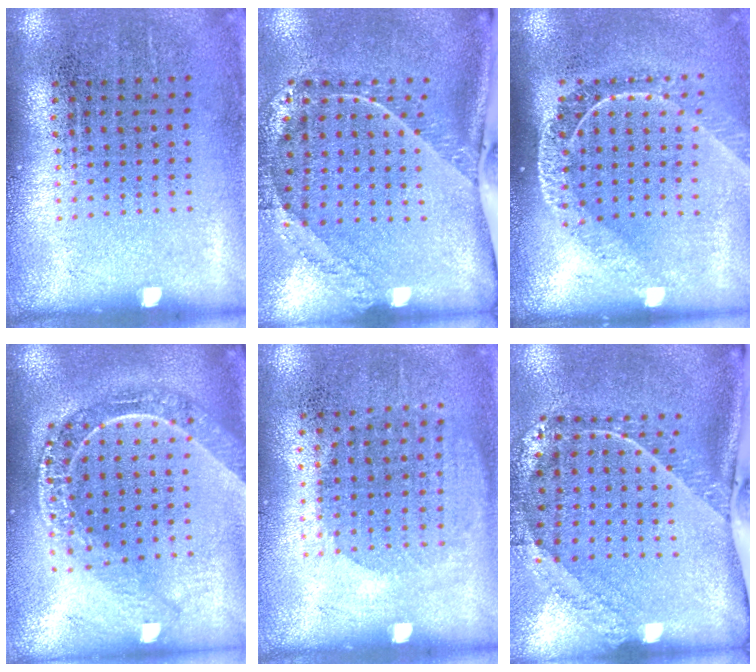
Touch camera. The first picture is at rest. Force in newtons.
{"total": 2.5, "press": 1.7, "slide": 1.8}
{"total": 1.8, "press": 1.4, "slide": 1.0}
{"total": 2.2, "press": 1.9, "slide": 1.1}
{"total": 1.0, "press": 0.9, "slide": 0.5}
{"total": 2.6, "press": 1.7, "slide": 1.9}